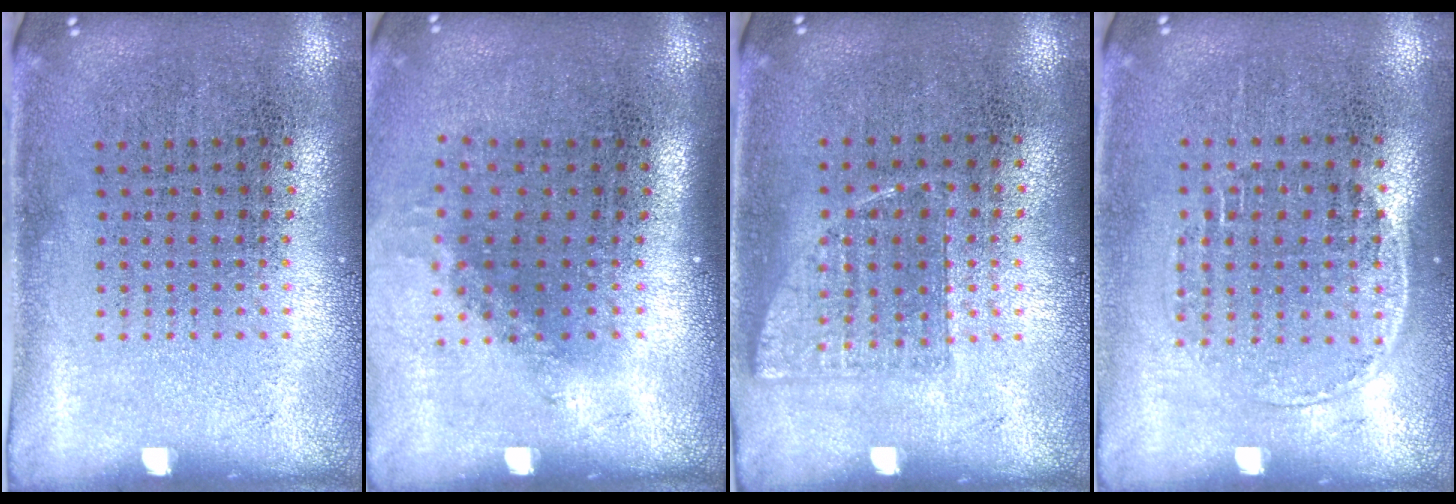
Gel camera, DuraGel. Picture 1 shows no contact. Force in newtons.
{"total": 1.2, "press": 0.9, "slide": 0.9}
{"total": 0.7, "press": 0.7, "slide": 0.3}
{"total": 1.2, "press": 1.0, "slide": 0.7}